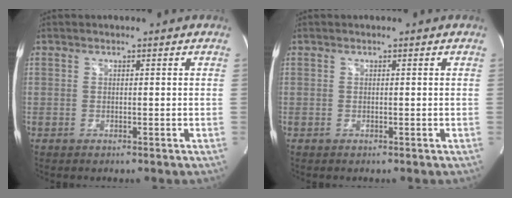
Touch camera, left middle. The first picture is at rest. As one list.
[{"total": 0.0}]